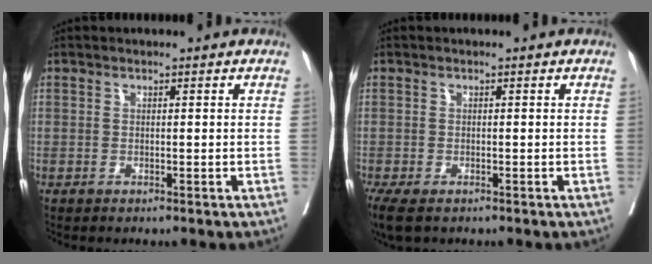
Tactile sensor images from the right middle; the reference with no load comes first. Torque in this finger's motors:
{"motor_torque": [0.64, -0.58, 0.14, 0.05]}